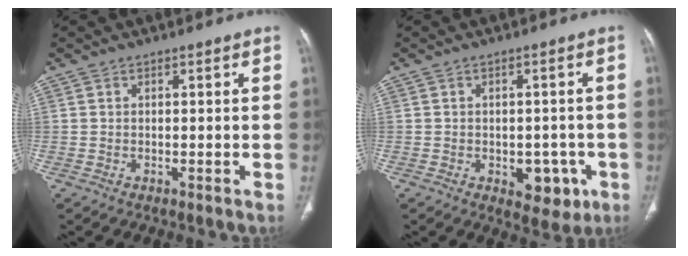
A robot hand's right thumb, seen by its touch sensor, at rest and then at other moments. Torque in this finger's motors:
{"motor_torque": [0.87, 1.00, -0.19, 0.01, 0.09]}